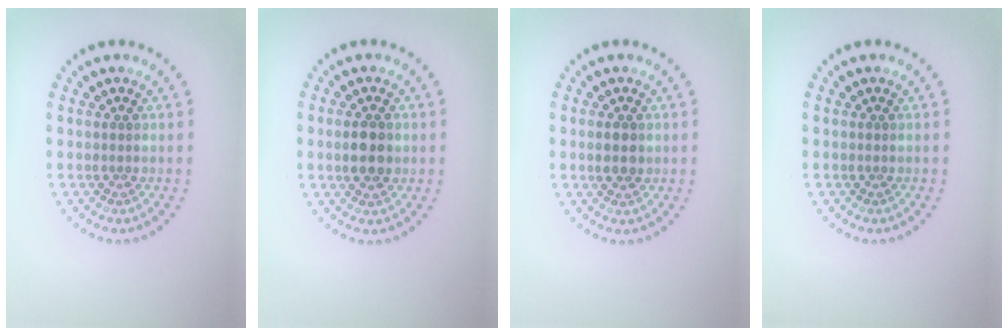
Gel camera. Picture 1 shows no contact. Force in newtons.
{"total": 2.8, "press": 2.8, "slide": 0.2}
{"total": 1.8, "press": 1.8, "slide": 0.1}
{"total": 0.0}